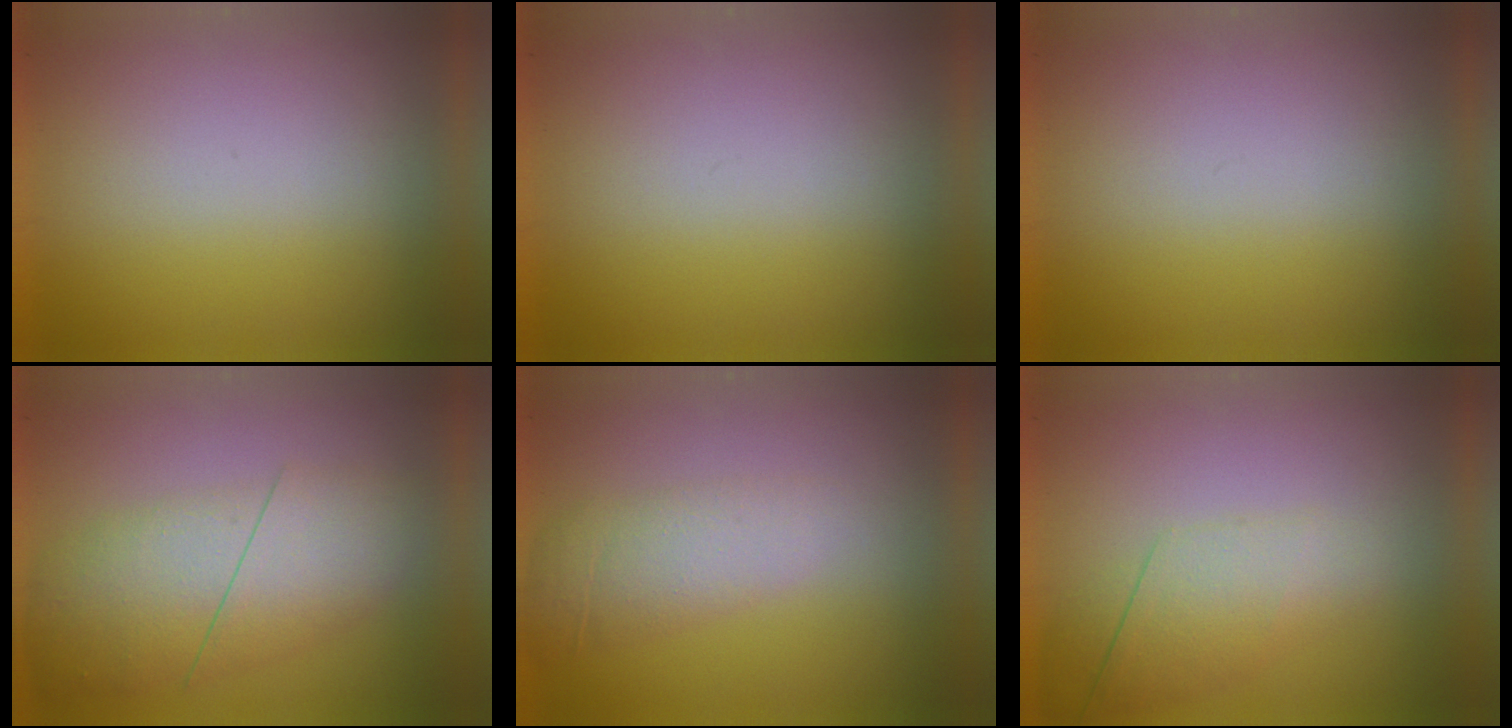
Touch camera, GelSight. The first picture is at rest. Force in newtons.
{"total": 0.0}
{"total": 0.0}
{"total": 4.5}
{"total": 2.0}
{"total": 2.3}